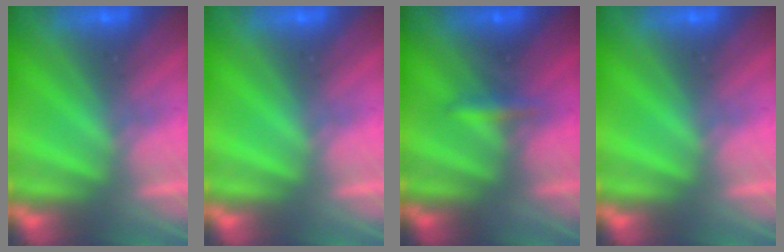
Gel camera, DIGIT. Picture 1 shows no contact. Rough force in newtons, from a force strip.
{"total": 0.0}
{"total": 3.3}
{"total": 0.0}